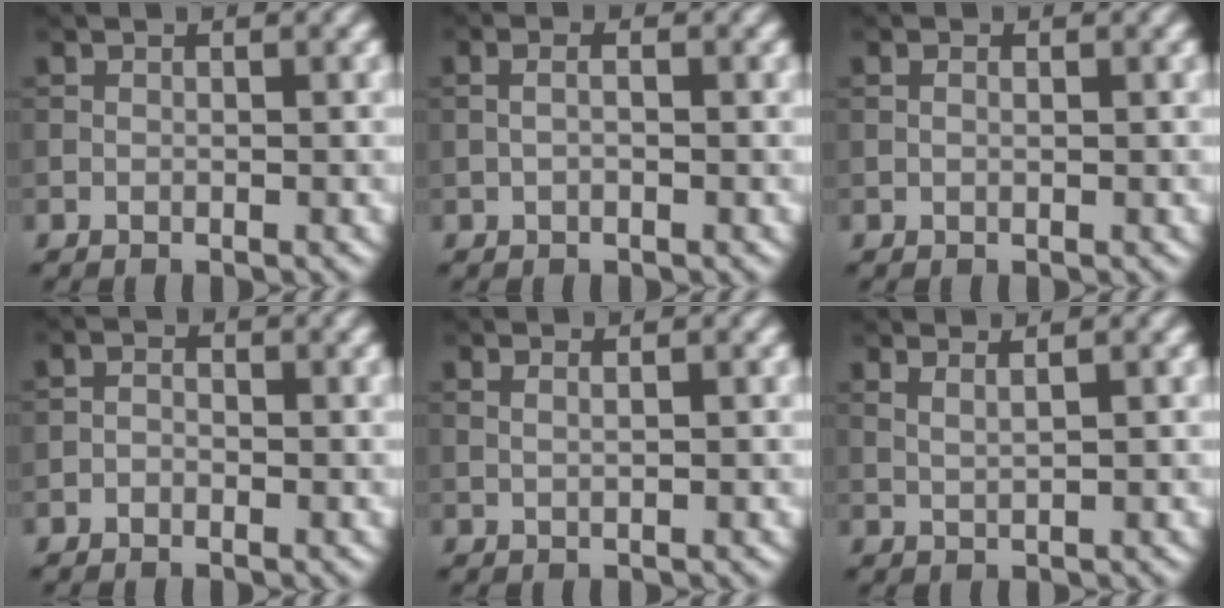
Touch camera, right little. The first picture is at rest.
{"total": 1.9, "force": [0.3, 1.1, 1.5], "torque": [-0.018, 0.004, -0.012]}
{"total": 0.7, "force": [0.2, 0.4, 0.5], "torque": [-0.007, -0.004, 0.004]}
{"total": 0.9, "force": [-0.6, 0.6, 0.4], "torque": [-0.005, 0.002, -0.015]}
{"total": 1.2, "force": [0.7, 0.4, 0.8], "torque": [-0.009, -0.005, 0.004]}
{"total": 2.0, "force": [1.3, 0.6, 1.3], "torque": [-0.017, -0.001, 0.014]}